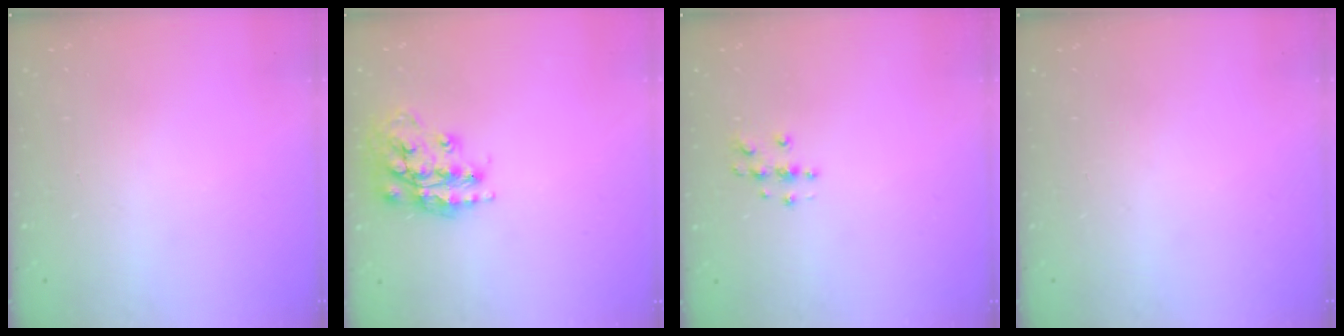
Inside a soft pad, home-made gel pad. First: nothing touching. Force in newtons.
{"total": 16.8, "press": 16.7, "slide": 1.5}
{"total": 3.9, "press": 3.8, "slide": 0.4}
{"total": 0.0}